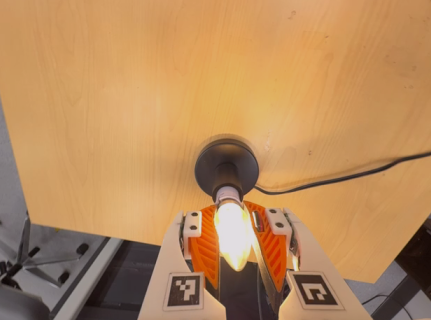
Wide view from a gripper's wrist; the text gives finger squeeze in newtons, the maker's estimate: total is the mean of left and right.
{"total": 22.5, "left": 20.7, "right": 24.3}